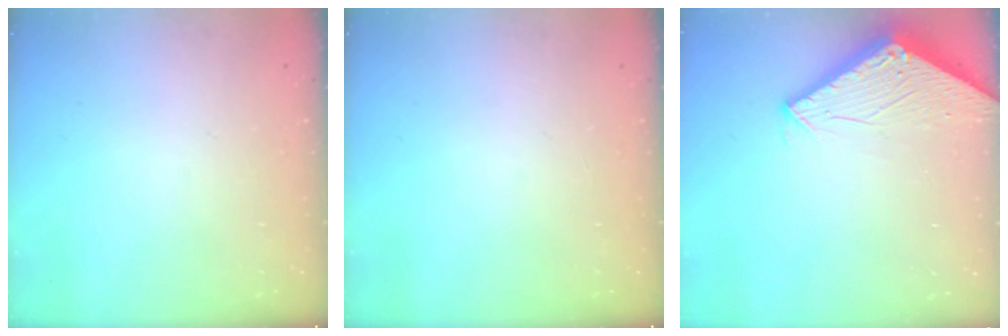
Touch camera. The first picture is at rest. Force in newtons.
{"total": 0.0}
{"total": 2.9, "press": 2.9, "slide": 0.2}